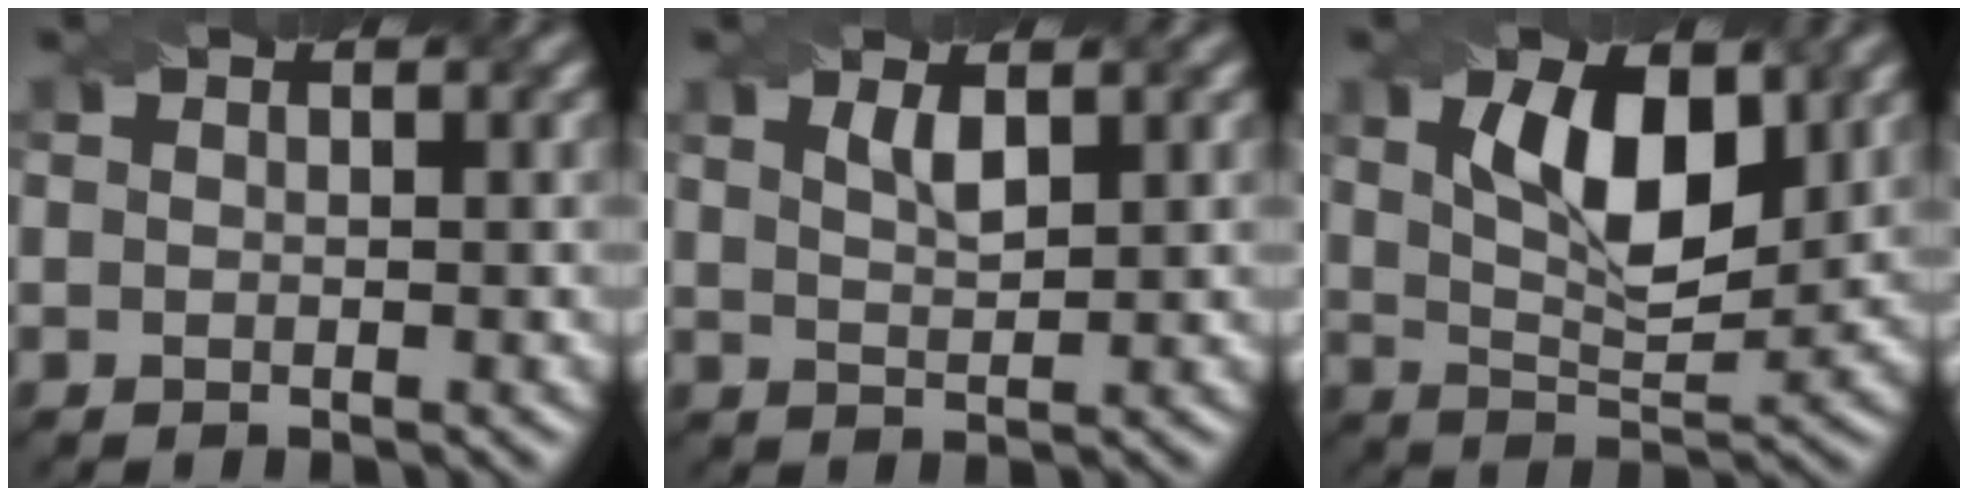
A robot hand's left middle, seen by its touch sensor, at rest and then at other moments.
{"total": 1.9, "force": [1.1, 0.6, 1.5], "torque": [-0.028, 0.000, 0.024]}
{"total": 7.3, "force": [2.5, 3.2, 6.1], "torque": [-0.109, 0.001, 0.044]}